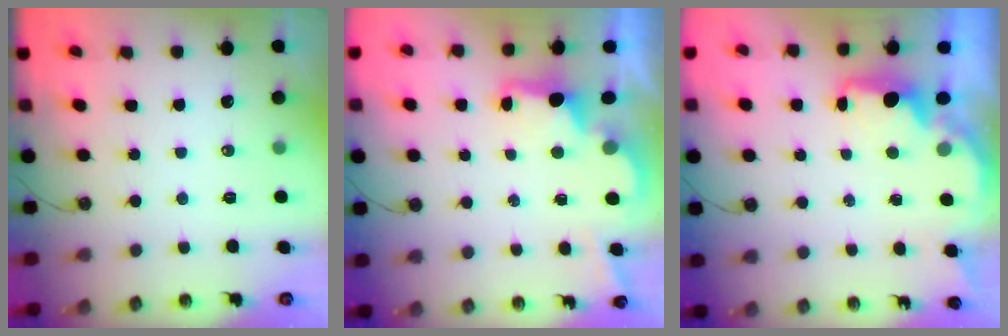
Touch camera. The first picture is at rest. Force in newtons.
{"total": 2.5, "press": 2.4, "slide": 0.7}
{"total": 2.1, "press": 2.0, "slide": 0.6}